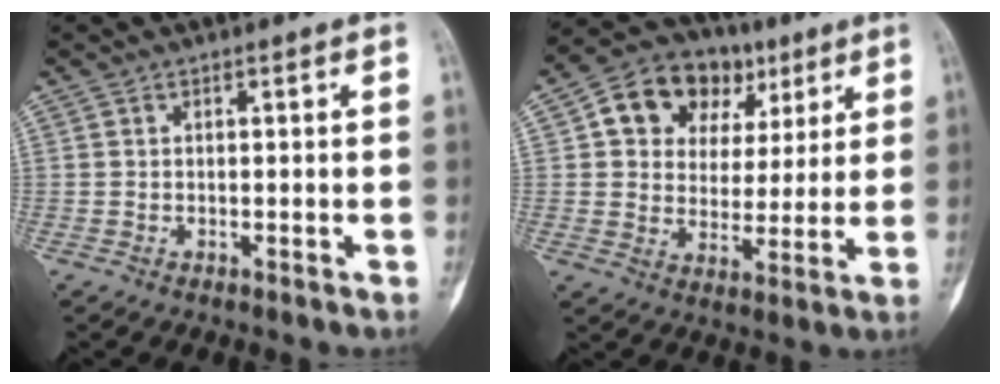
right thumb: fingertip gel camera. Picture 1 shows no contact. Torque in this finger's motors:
{"motor_torque": [0.29, 0.65, 0.48, 0.01, 0.28]}